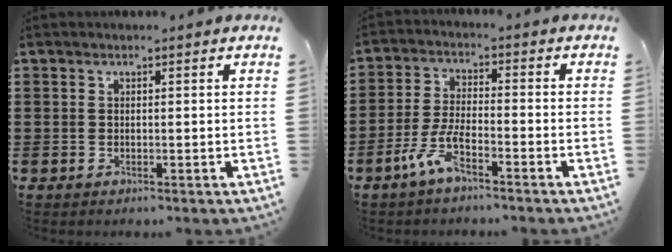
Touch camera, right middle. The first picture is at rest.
{"total": 5.8, "force": [-3.6, 1.6, 4.2], "torque": [-0.105, -0.003, -0.073]}